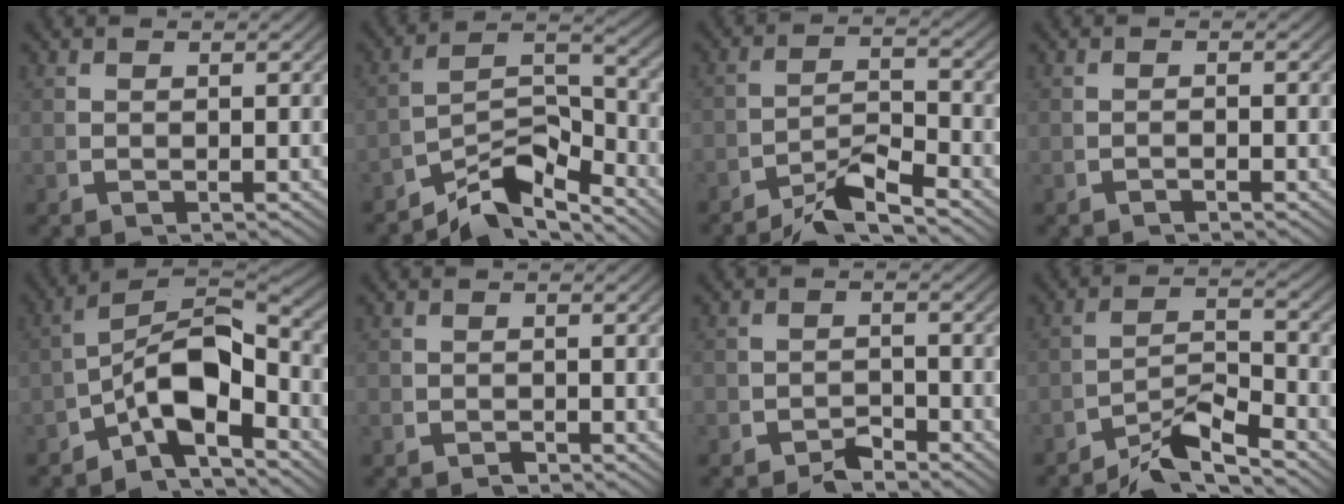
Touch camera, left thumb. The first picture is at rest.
{"total": 7.7, "force": [-3.6, 4.1, 5.4], "torque": [-0.093, -0.028, -0.052]}
{"total": 5.7, "force": [-3.8, 2.6, 3.3], "torque": [-0.053, -0.026, -0.060]}
{"total": 0.6, "force": [-0.6, 0.0, 0.1], "torque": [-0.001, 0.002, -0.013]}
{"total": 10.7, "force": [-2.8, 5.9, 8.5], "torque": [-0.139, -0.030, -0.036]}
{"total": 1.0, "force": [-0.9, 0.4, 0.0], "torque": [0.000, -0.009, -0.014]}
{"total": 2.6, "force": [-2.4, 0.9, 0.5], "torque": [0.007, -0.009, -0.044]}
{"total": 6.1, "force": [-3.5, 2.9, 4.0], "torque": [-0.069, -0.025, -0.057]}